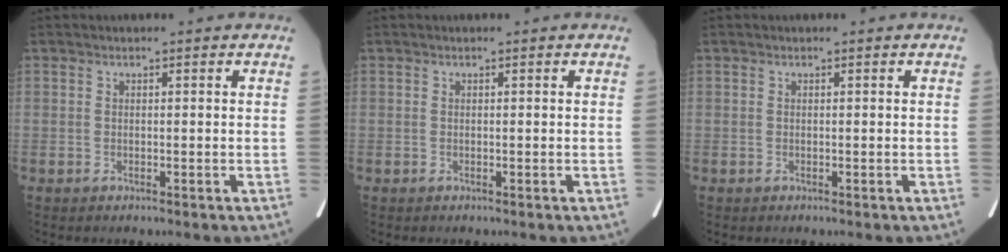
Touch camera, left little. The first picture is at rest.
{"total": 0.0}
{"total": 0.0}